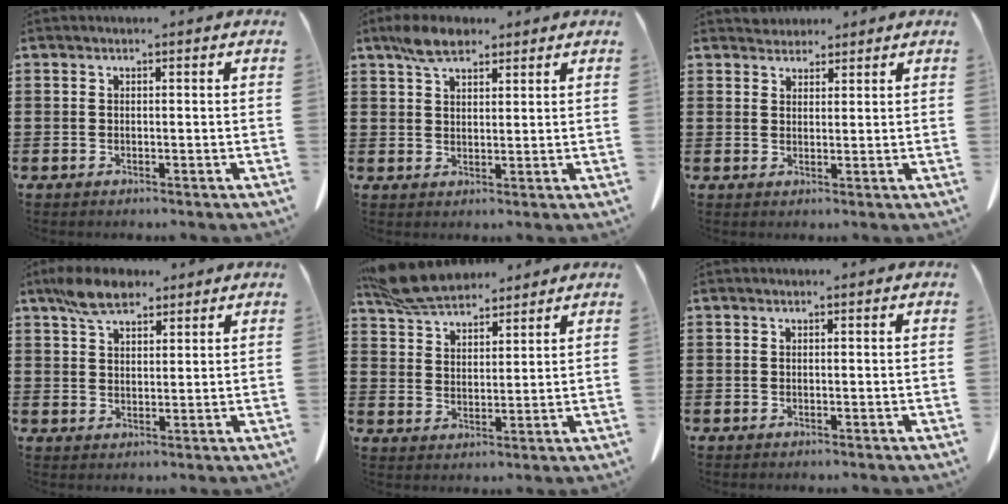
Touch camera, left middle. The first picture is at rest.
{"total": 5.0, "force": [3.6, 2.1, 2.7], "torque": [-0.063, 0.004, 0.069]}
{"total": 2.3, "force": [2.2, 0.7, -0.1], "torque": [-0.004, -0.002, 0.046]}
{"total": 6.3, "force": [4.6, 2.7, 3.3], "torque": [-0.079, 0.002, 0.088]}
{"total": 7.9, "force": [7.1, 2.1, 2.7], "torque": [-0.079, -0.015, 0.137]}
{"total": 0.0}